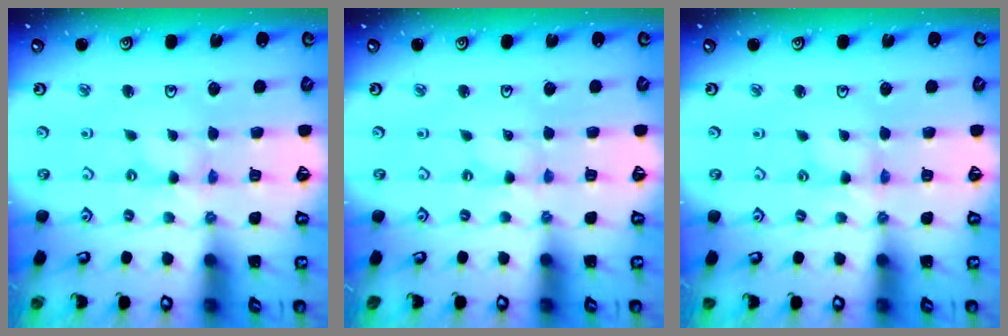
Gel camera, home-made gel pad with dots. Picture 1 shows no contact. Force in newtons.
{"total": 0.0}
{"total": 1.5, "press": 1.5, "slide": 0.3}